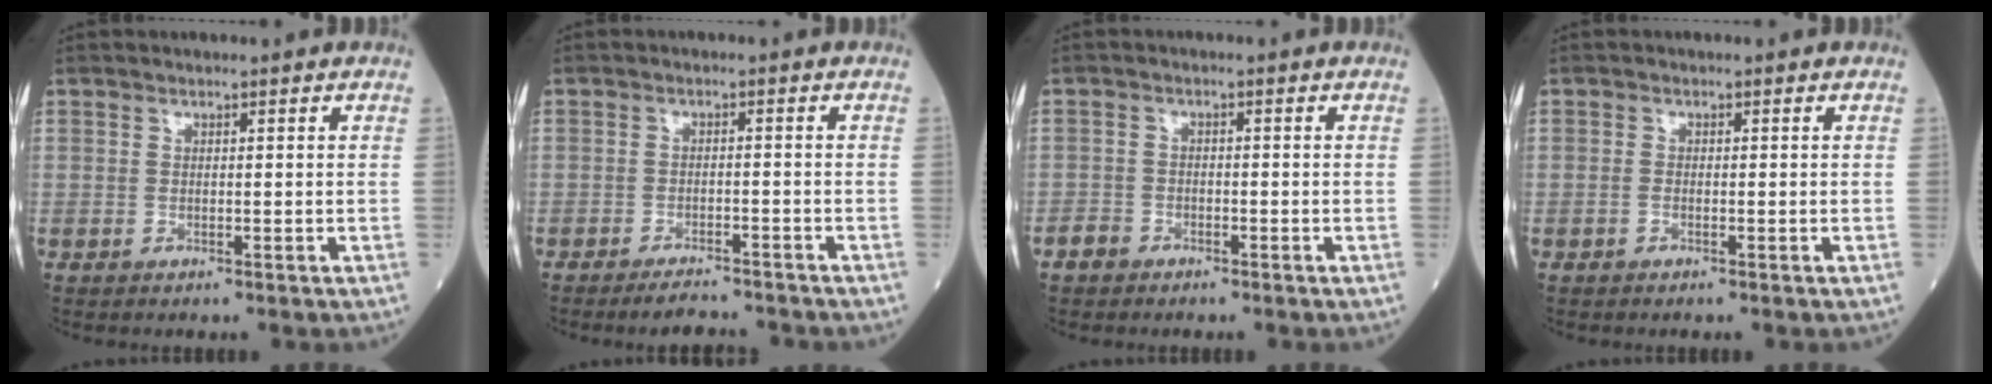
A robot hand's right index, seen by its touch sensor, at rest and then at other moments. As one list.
[{"total": 4.8, "force": [-4.6, 0.8, 1.4], "torque": [-0.018, -0.008, -0.071]}, {"total": 2.0, "force": [-1.6, 1.2, 0.3], "torque": [-0.009, 0.005, -0.030]}, {"total": 0.6, "force": [-0.4, 0.2, 0.4], "torque": [-0.007, 0.001, -0.008]}]